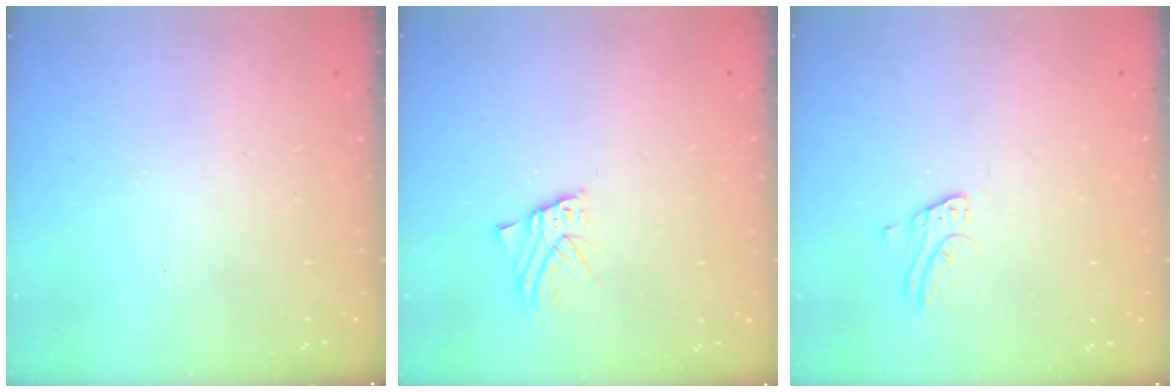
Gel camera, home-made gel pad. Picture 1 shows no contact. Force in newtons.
{"total": 2.2, "press": 2.2, "slide": 0.0}
{"total": 2.5, "press": 2.5, "slide": 0.2}